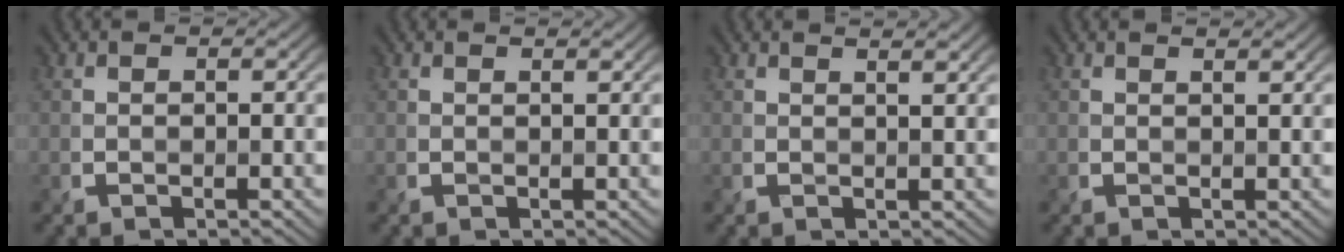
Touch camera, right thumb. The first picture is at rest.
{"total": 0.9, "force": [0.7, 0.1, 0.6], "torque": [-0.011, -0.001, 0.008]}
{"total": 2.6, "force": [1.7, 0.6, 1.8], "torque": [-0.022, 0.000, 0.017]}
{"total": 1.6, "force": [1.1, 0.3, 1.1], "torque": [-0.019, -0.003, 0.011]}